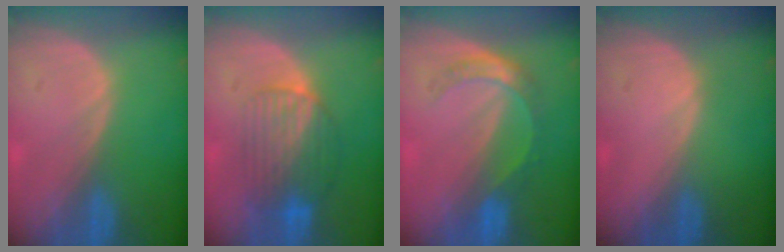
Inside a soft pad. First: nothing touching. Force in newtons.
{"total": 7.4, "press": 7.2, "slide": 1.7}
{"total": 5.4, "press": 4.7, "slide": 2.6}
{"total": 0.6, "press": 0.1, "slide": 0.6}